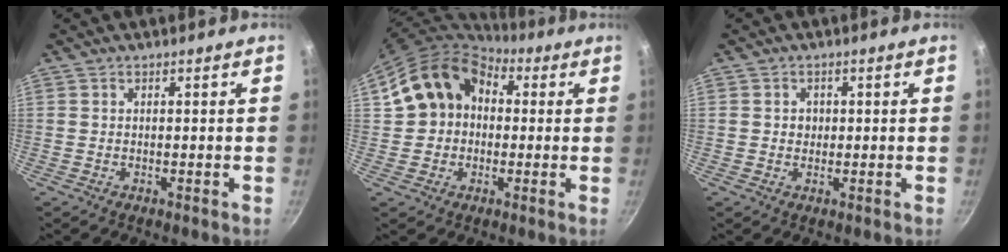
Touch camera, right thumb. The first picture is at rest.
{"total": 15.3, "force": [2.6, 12.4, 8.6], "torque": [-0.131, 0.042, 0.034]}
{"total": 2.0, "force": [0.1, 1.8, 0.7], "torque": [-0.001, 0.003, 0.001]}